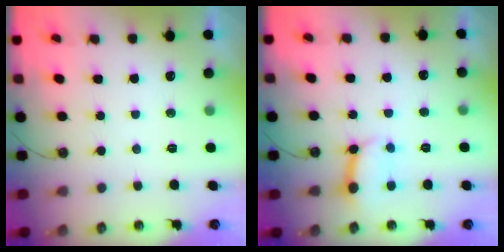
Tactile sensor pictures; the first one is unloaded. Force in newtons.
{"total": 9.6, "press": 9.6, "slide": 0.8}